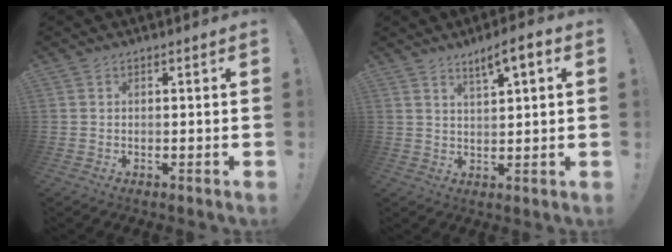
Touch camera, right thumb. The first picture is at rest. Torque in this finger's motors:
{"motor_torque": [-0.44, 0.65, -0.02, 0.00, 0.16]}